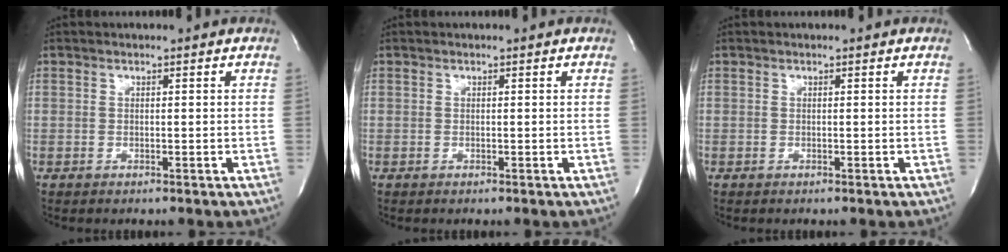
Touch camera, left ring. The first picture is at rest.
{"total": 0.0}
{"total": 0.0}